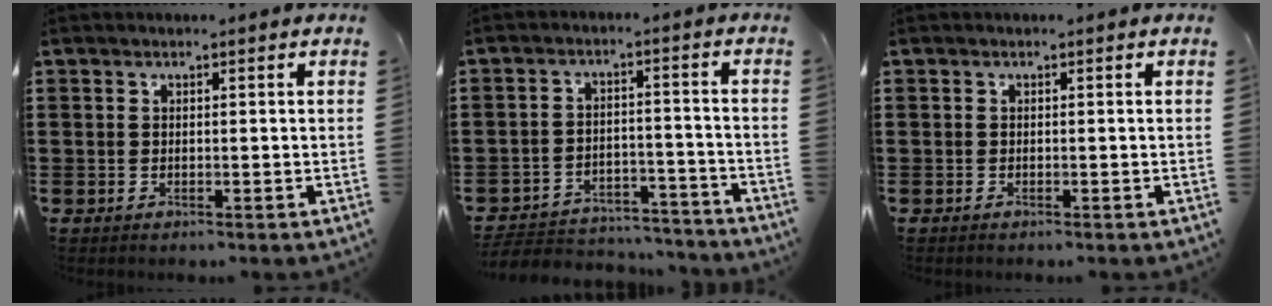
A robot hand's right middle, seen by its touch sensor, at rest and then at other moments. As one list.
[{"total": 4.9, "force": [-4.8, 0.9, 0.6], "torque": [-0.020, 0.004, -0.100]}, {"total": 0.0}]